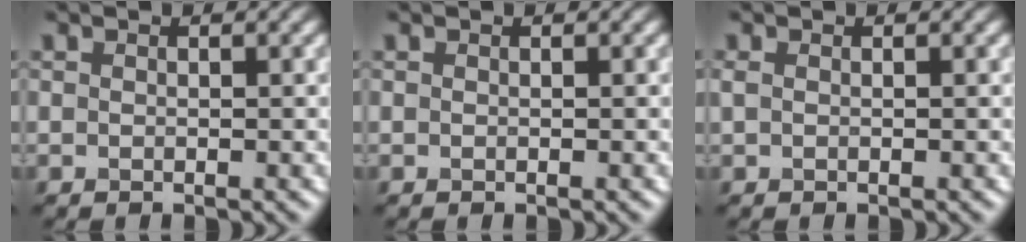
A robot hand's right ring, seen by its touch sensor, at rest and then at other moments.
{"total": 0.0}
{"total": 0.6, "force": [0.2, 0.3, 0.4], "torque": [-0.012, 0.001, 0.005]}